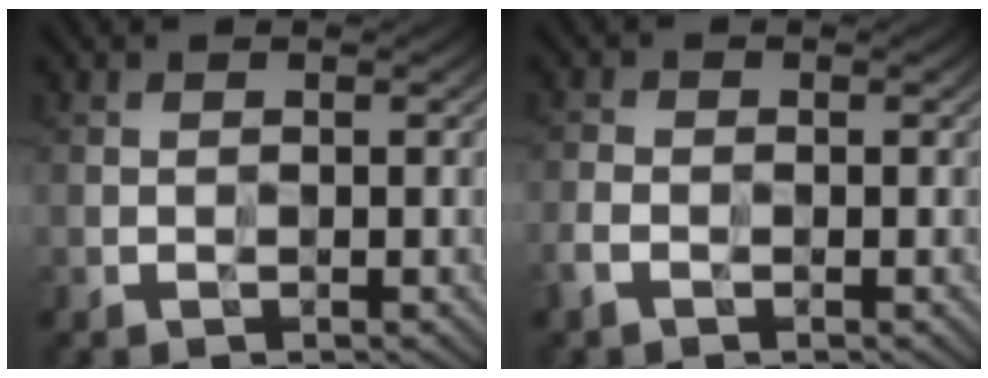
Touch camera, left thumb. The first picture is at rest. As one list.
[{"total": 3.4, "force": [-2.0, 2.0, 1.8], "torque": [-0.036, -0.007, -0.045]}]